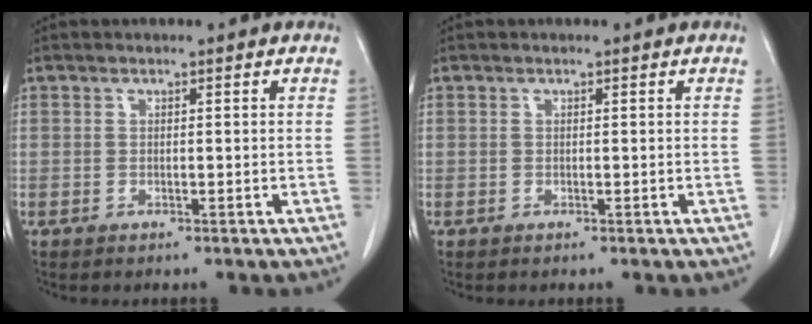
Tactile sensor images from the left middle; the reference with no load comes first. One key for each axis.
{"total": 0.0}